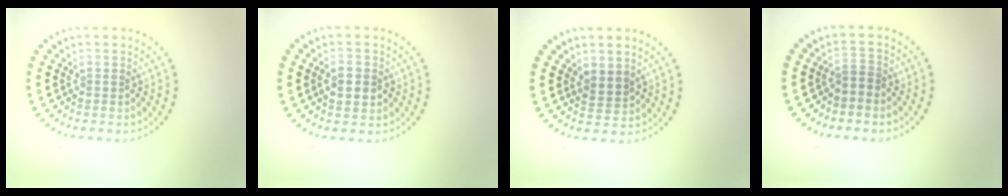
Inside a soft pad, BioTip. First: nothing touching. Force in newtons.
{"total": 2.2, "press": 2.2, "slide": 0.2}
{"total": 1.8, "press": 1.5, "slide": 1.0}
{"total": 1.3, "press": 1.0, "slide": 0.8}